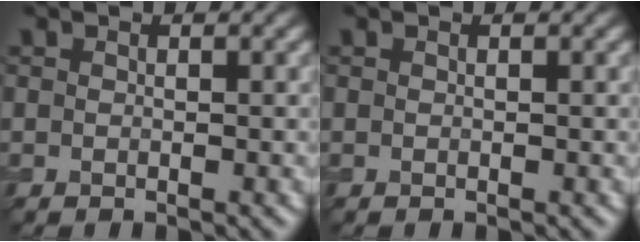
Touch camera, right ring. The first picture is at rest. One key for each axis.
{"total": 0.0}